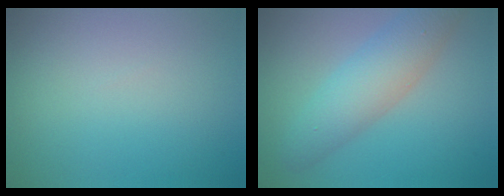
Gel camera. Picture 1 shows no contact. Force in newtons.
{"total": 5.1, "press": 5.1, "slide": 0.1}